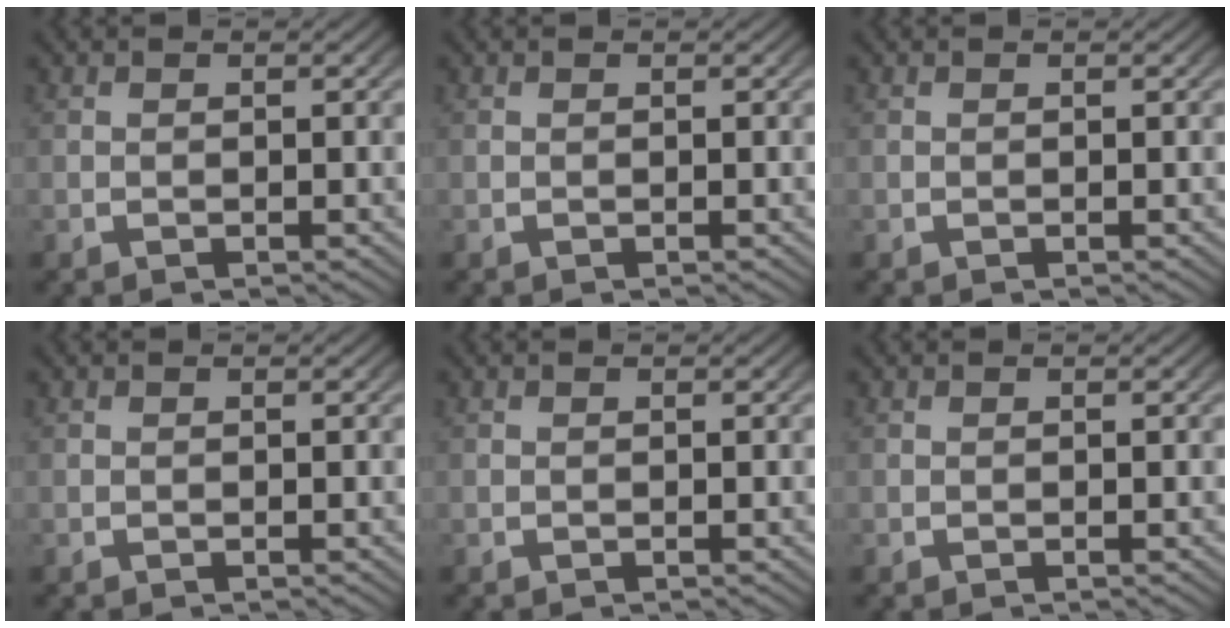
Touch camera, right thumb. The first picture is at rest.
{"total": 0.0}
{"total": 0.0}
{"total": 0.0}
{"total": 0.0}
{"total": 0.0}